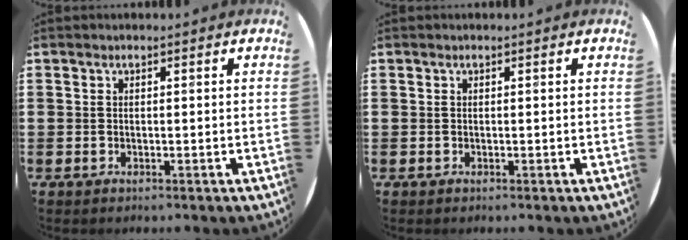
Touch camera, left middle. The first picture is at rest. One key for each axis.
{"total": 0.0}